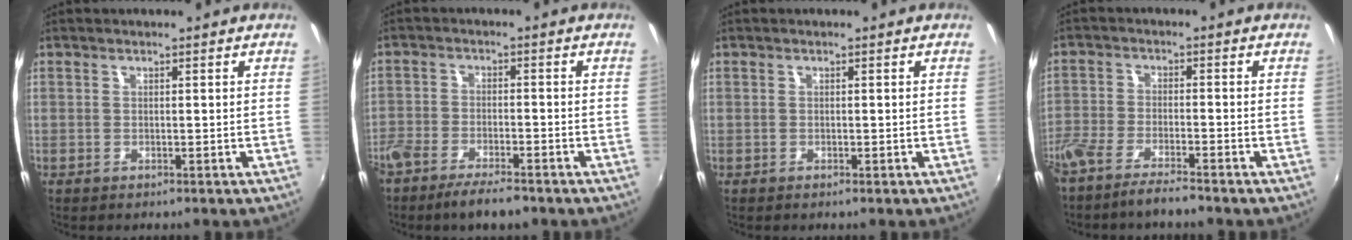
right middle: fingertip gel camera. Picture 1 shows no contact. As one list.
[{"total": 8.3, "force": [-6.6, 2.3, 4.5], "torque": [-0.114, -0.020, -0.122]}, {"total": 0.0}, {"total": 7.5, "force": [-6.4, 0.9, 3.8], "torque": [-0.099, -0.018, -0.122]}]